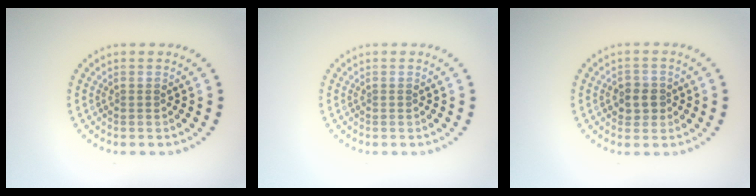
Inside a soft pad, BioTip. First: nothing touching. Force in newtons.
{"total": 0.0}
{"total": 2.0, "press": 1.9, "slide": 0.7}